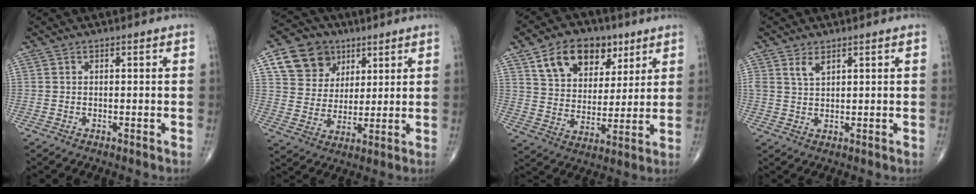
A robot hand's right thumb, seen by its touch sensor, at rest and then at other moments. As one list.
[{"total": 12.4, "force": [5.9, 9.9, 4.5], "torque": [-0.049, -0.013, 0.108]}, {"total": 15.3, "force": [7.8, 10.2, 8.4], "torque": [-0.102, -0.022, 0.138]}, {"total": 2.4, "force": [1.6, 1.0, 1.5], "torque": [-0.026, -0.008, 0.037]}]